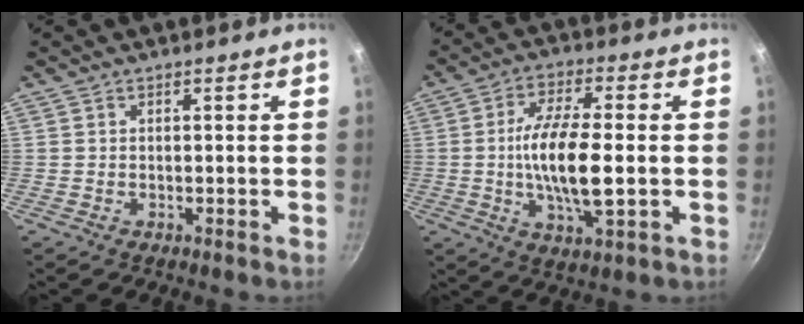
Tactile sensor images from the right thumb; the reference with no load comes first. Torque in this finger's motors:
{"motor_torque": [2.20, 2.51, 2.23, -0.54, 0.76]}